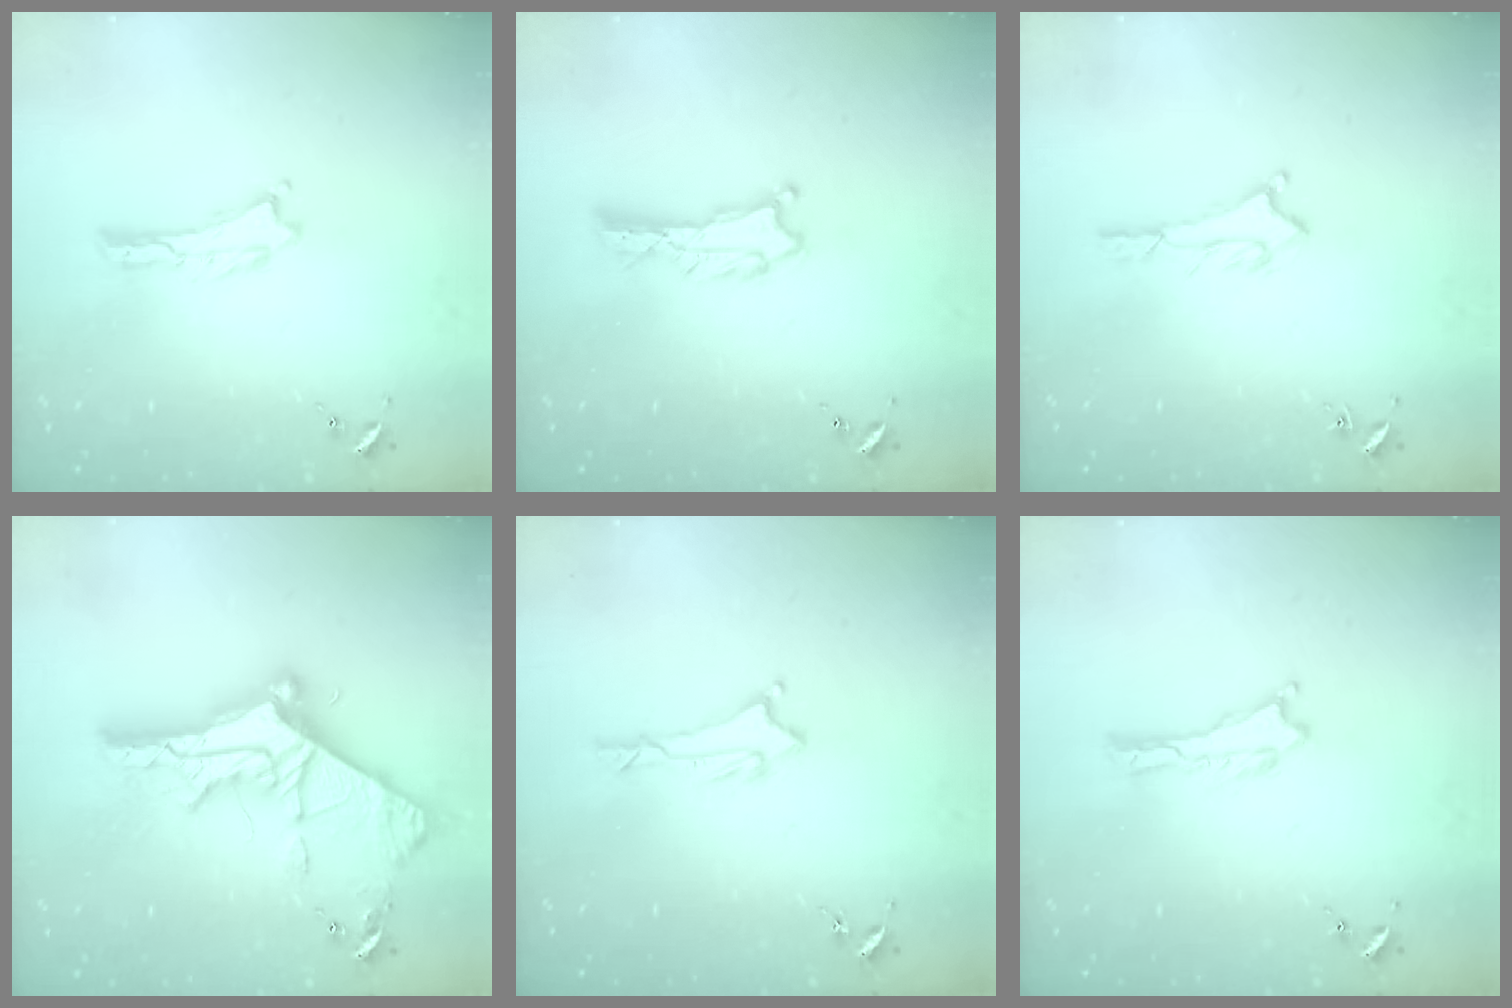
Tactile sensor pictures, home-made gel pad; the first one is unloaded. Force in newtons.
{"total": 0.7, "press": 0.7, "slide": 0.1}
{"total": 1.6, "press": 1.6, "slide": 0.1}
{"total": 10.8, "press": 10.7, "slide": 1.2}
{"total": 1.7, "press": 1.6, "slide": 0.5}
{"total": 0.0}